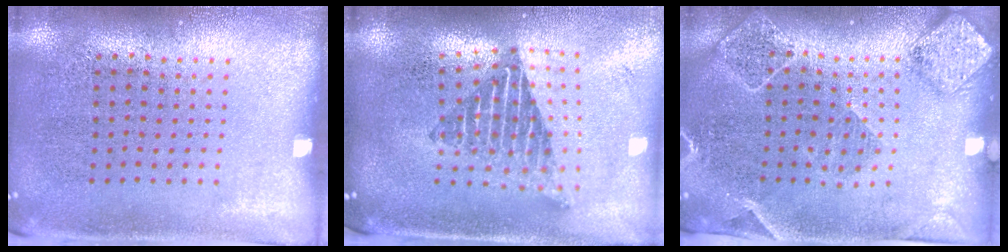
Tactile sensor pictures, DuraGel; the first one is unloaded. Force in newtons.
{"total": 2.1, "press": 1.5, "slide": 1.5}
{"total": 1.8, "press": 1.7, "slide": 0.5}